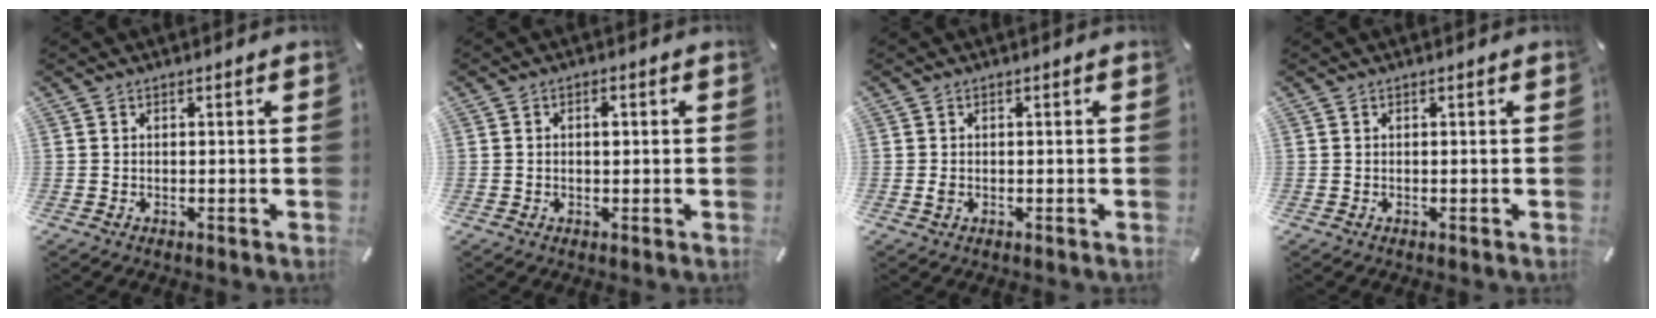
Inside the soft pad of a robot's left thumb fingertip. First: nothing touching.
{"total": 1.8, "force": [0.1, 1.0, 1.5], "torque": [-0.021, 0.001, -0.001]}
{"total": 1.1, "force": [-0.2, 0.7, 0.8], "torque": [-0.017, 0.001, -0.004]}
{"total": 0.0}